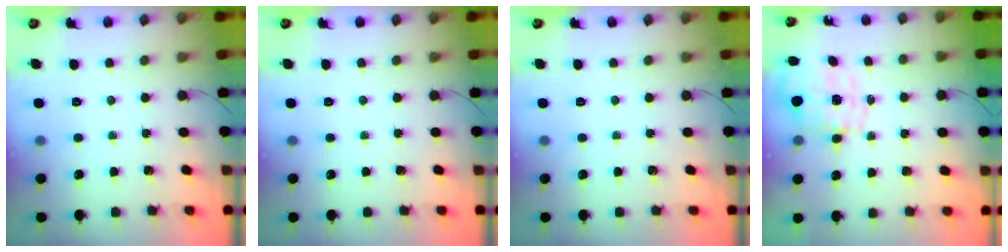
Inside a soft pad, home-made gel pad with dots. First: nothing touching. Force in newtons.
{"total": 0.0}
{"total": 0.0}
{"total": 2.1, "press": 1.8, "slide": 1.0}